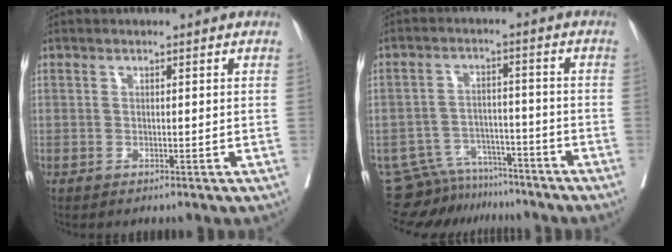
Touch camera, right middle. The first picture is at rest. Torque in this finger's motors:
{"motor_torque": [-0.72, -0.57, -0.21, -0.05]}